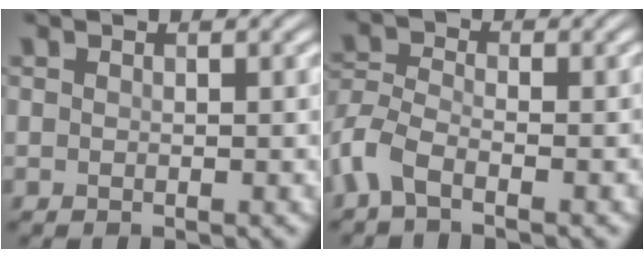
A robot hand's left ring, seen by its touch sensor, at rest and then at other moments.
{"total": 5.3, "force": [-4.1, 2.0, 2.7], "torque": [-0.068, 0.000, -0.096]}